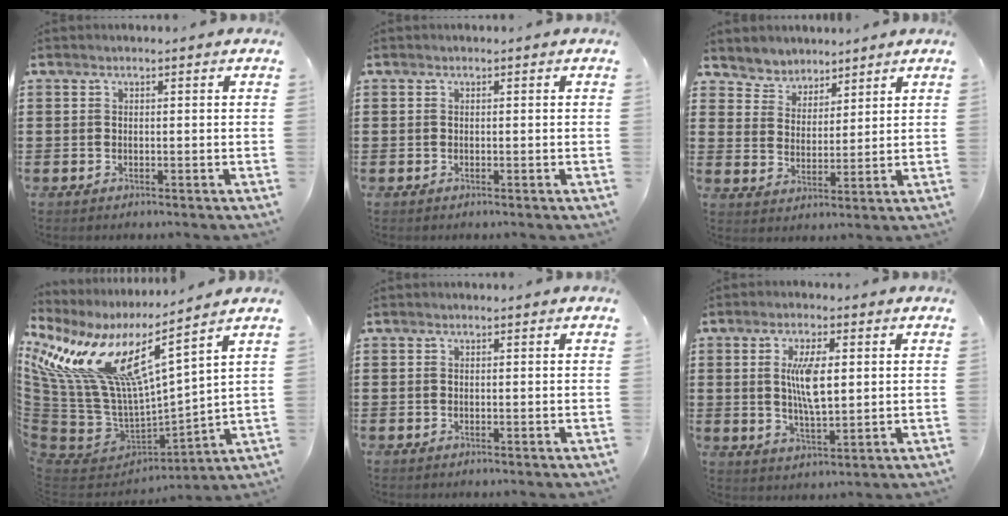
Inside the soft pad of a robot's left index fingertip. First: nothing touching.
{"total": 0.0}
{"total": 4.5, "force": [3.9, 2.0, -0.8], "torque": [-0.011, -0.012, 0.071]}
{"total": 14.2, "force": [7.9, 5.3, 10.5], "torque": [-0.250, -0.053, 0.131]}
{"total": 0.0}
{"total": 7.2, "force": [1.4, 2.7, 6.5], "torque": [-0.130, 0.005, 0.018]}